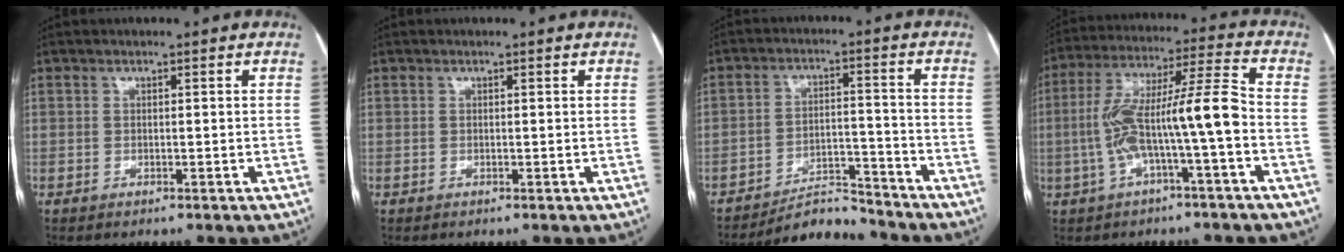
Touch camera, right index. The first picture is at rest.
{"total": 0.0}
{"total": 6.5, "force": [-6.4, 1.0, 0.1], "torque": [-0.002, 0.014, -0.104]}
{"total": 12.3, "force": [-2.4, 0.5, 12.1], "torque": [-0.234, 0.035, -0.043]}